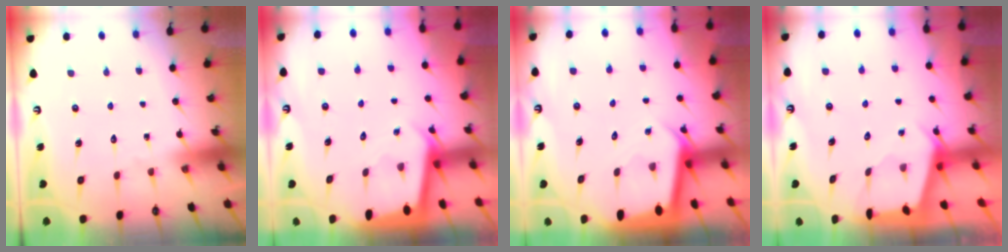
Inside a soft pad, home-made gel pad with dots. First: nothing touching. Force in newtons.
{"total": 2.2, "press": 2.2, "slide": 0.1}
{"total": 2.8, "press": 2.8, "slide": 0.3}
{"total": 2.4, "press": 2.4, "slide": 0.3}